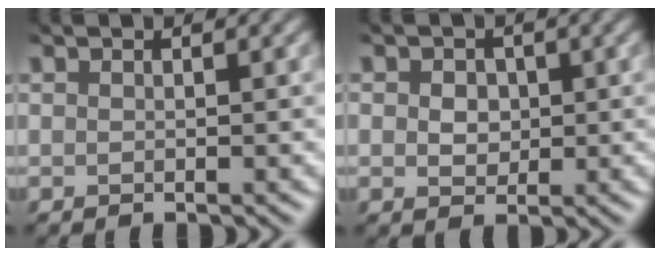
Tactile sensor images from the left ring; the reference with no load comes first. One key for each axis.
{"total": 1.7, "fx": -0.3, "fy": 1.5, "fz": 0.7, "tx": -0.024, "ty": -0.007, "tz": -0.001}